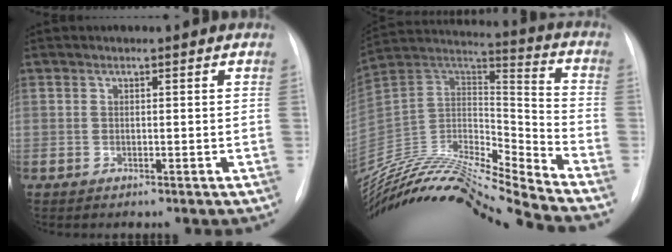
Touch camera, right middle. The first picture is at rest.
{"total": 23.7, "force": [-22.2, -0.1, 8.1], "torque": [-0.169, 0.015, -0.387]}